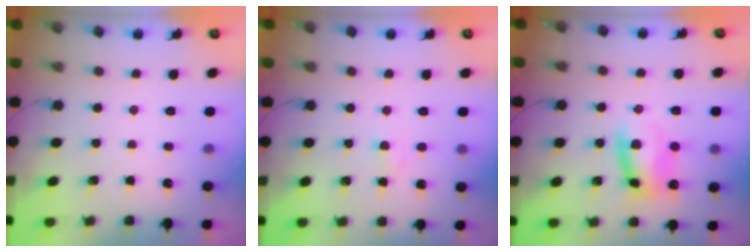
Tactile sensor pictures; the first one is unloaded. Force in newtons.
{"total": 1.8, "press": 1.6, "slide": 0.8}
{"total": 9.6, "press": 9.5, "slide": 1.3}